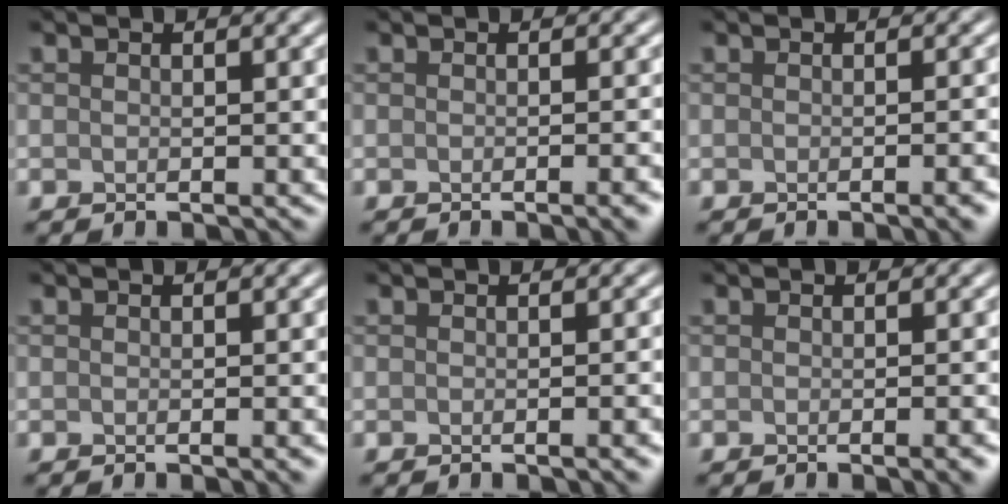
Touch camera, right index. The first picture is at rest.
{"total": 2.6, "force": [-1.0, 0.8, 2.3], "torque": [-0.013, 0.000, -0.012]}
{"total": 2.6, "force": [-0.9, 0.8, 2.2], "torque": [-0.015, 0.001, -0.013]}
{"total": 1.1, "force": [-0.3, 0.3, 1.0], "torque": [-0.007, 0.000, -0.006]}
{"total": 2.1, "force": [-0.6, 0.6, 1.9], "torque": [-0.010, 0.003, -0.007]}
{"total": 2.1, "force": [-0.7, 0.6, 1.8], "torque": [-0.011, -0.001, -0.009]}